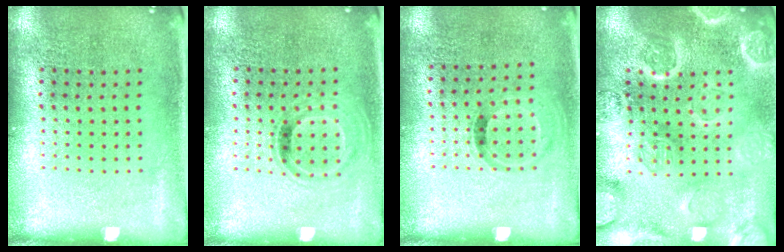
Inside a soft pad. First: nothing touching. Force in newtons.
{"total": 0.9, "press": 0.8, "slide": 0.4}
{"total": 0.8, "press": 0.6, "slide": 0.6}
{"total": 3.6, "press": 3.5, "slide": 0.9}